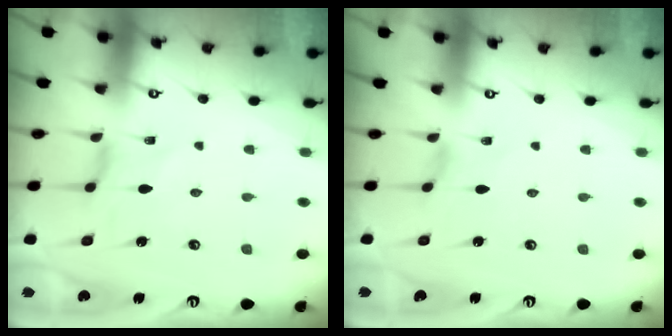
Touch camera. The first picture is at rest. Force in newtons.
{"total": 0.6, "press": 0.6, "slide": 0.2}